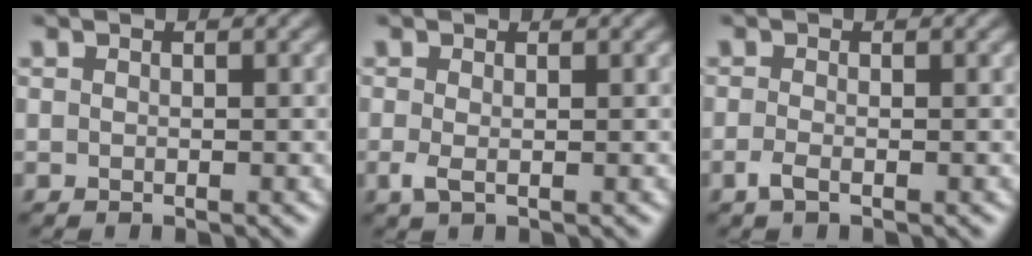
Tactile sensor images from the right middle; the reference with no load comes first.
{"total": 1.3, "force": [-0.2, 0.3, 1.2], "torque": [-0.031, -0.001, -0.005]}
{"total": 1.3, "force": [-0.6, 0.3, 1.1], "torque": [-0.028, -0.002, -0.016]}